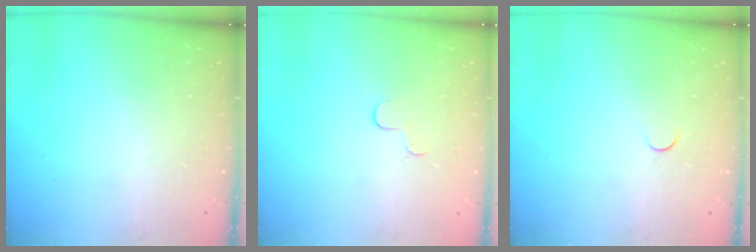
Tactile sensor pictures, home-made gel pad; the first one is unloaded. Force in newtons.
{"total": 4.3, "press": 4.2, "slide": 0.5}
{"total": 3.0, "press": 3.0, "slide": 0.3}